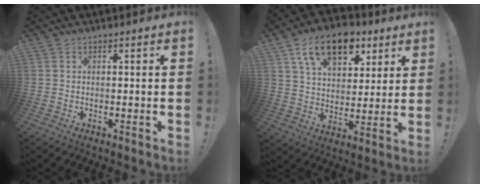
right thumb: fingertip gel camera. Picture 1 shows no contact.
{"total": 16.5, "force": [9.2, 9.9, 9.4], "torque": [-0.143, -0.040, 0.166]}